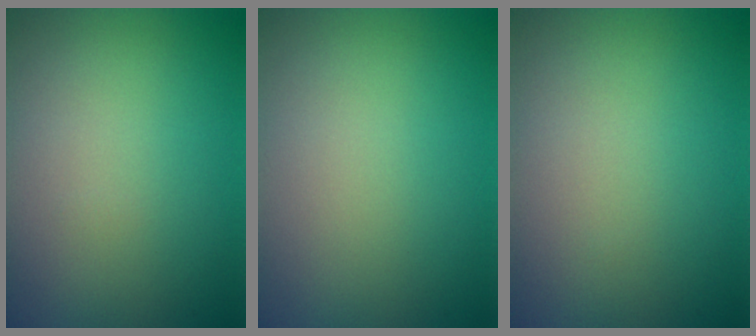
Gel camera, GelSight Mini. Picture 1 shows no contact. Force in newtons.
{"total": 0.0}
{"total": 0.0}